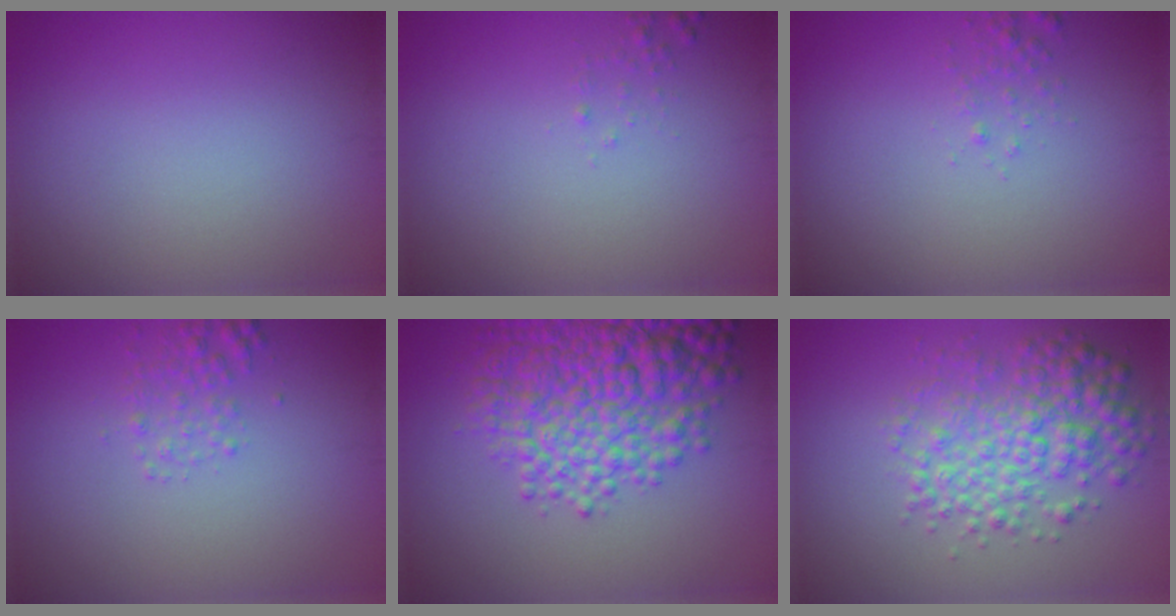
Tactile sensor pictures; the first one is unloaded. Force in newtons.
{"total": 0.6, "press": 0.6, "slide": 0.0}
{"total": 0.9, "press": 0.9, "slide": 0.1}
{"total": 1.7, "press": 1.7, "slide": 0.1}
{"total": 9.3, "press": 9.3, "slide": 0.3}
{"total": 5.5, "press": 5.5, "slide": 0.1}